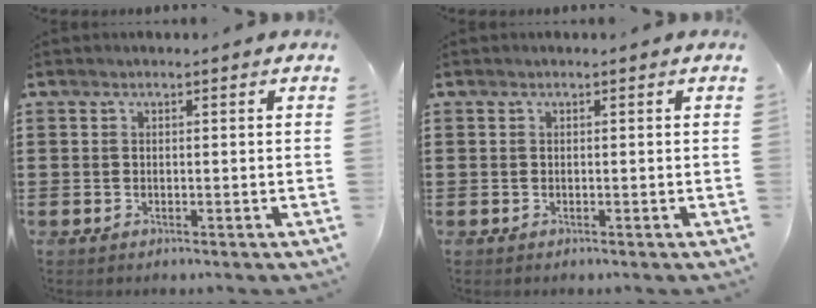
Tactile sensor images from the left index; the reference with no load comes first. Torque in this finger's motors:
{"motor_torque": [-0.02, 0.04, 0.00, 0.00]}